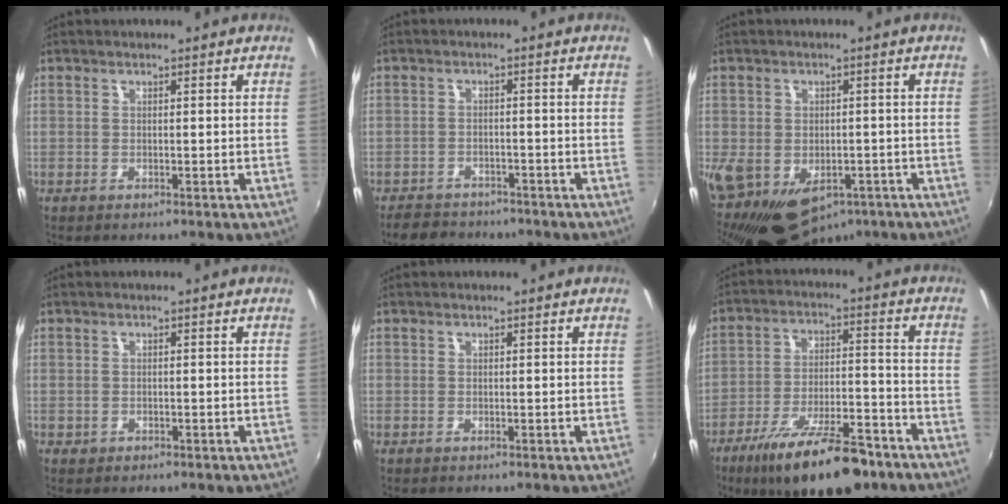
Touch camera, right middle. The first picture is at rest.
{"total": 7.9, "force": [-6.8, 3.2, 2.3], "torque": [-0.068, -0.007, -0.105]}
{"total": 18.0, "force": [-8.5, 11.9, 10.5], "torque": [-0.238, -0.045, -0.118]}
{"total": 0.9, "force": [-0.4, 0.7, 0.4], "torque": [-0.008, -0.003, -0.006]}
{"total": 0.0}
{"total": 18.6, "force": [-13.2, 5.8, 11.9], "torque": [-0.209, -0.019, -0.199]}